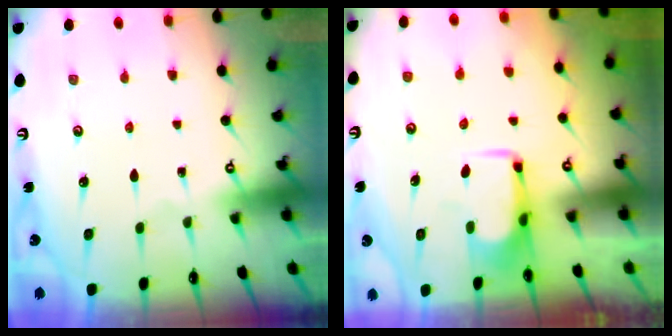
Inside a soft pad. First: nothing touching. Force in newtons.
{"total": 2.1, "press": 2.1, "slide": 0.4}